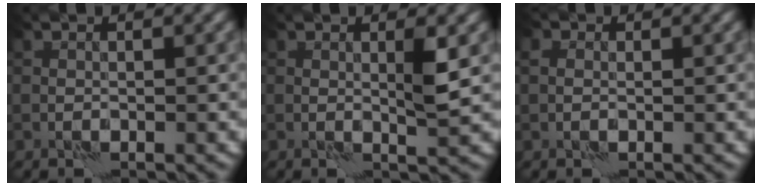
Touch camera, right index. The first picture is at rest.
{"total": 1.9, "force": [0.4, -0.1, 1.9], "torque": [-0.031, -0.002, 0.004]}
{"total": 1.9, "force": [0.2, 1.5, 1.2], "torque": [-0.018, 0.011, -0.013]}